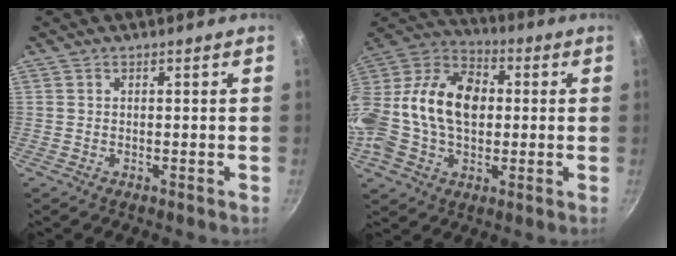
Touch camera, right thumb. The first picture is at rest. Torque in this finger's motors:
{"motor_torque": [2.34, 2.67, 0.49, -0.30, 0.29]}